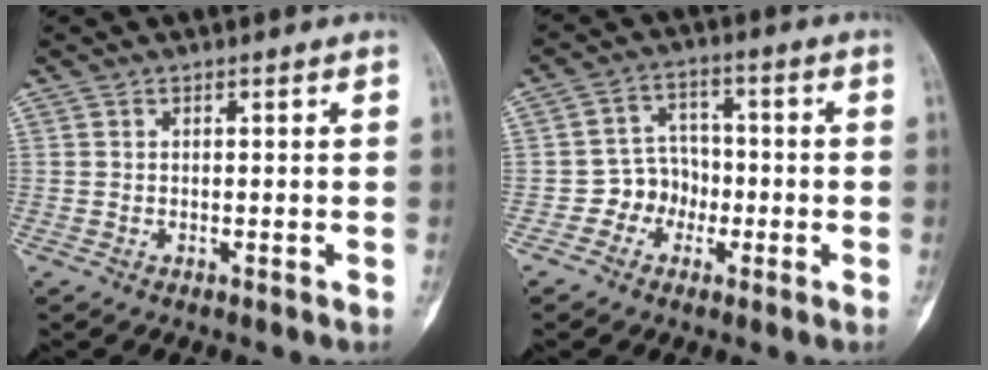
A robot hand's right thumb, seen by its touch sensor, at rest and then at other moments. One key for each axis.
{"total": 6.2, "fx": -2.1, "fy": 5.5, "fz": 1.9, "tx": 0.008, "ty": 0.026, "tz": -0.045}